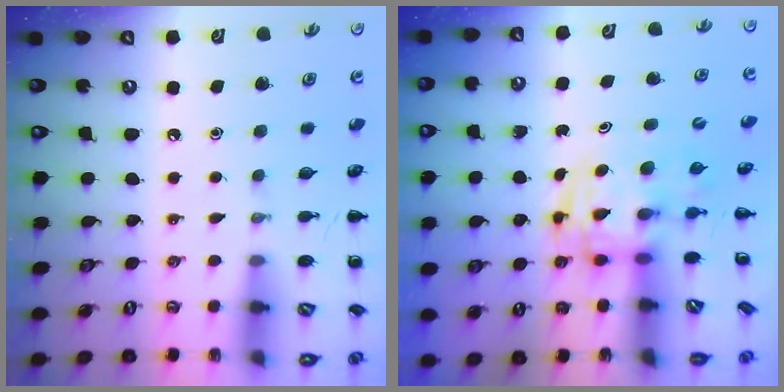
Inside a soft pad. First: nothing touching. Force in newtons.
{"total": 2.9, "press": 2.9, "slide": 0.5}